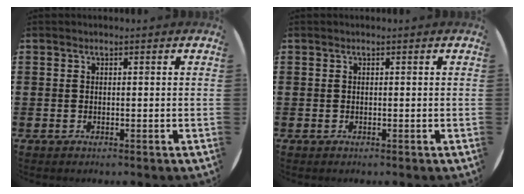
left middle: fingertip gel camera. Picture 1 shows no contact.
{"total": 0.0}